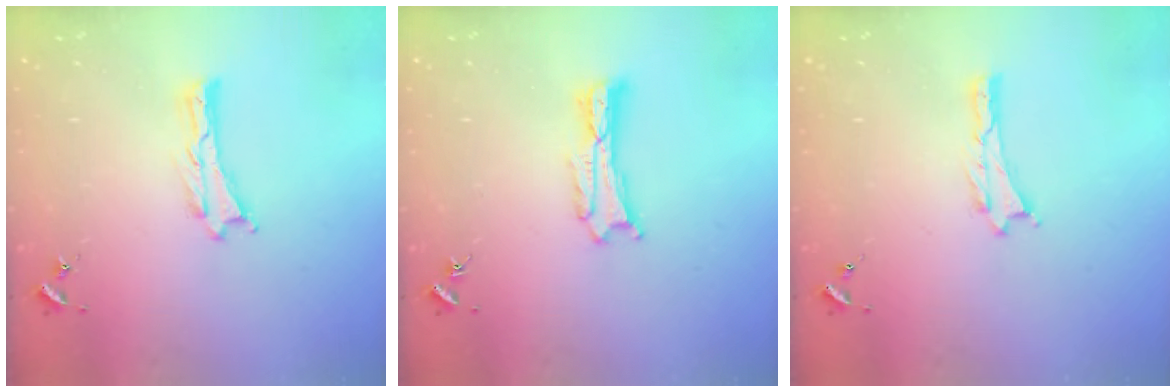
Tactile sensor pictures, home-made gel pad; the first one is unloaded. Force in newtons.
{"total": 1.2, "press": 1.1, "slide": 0.2}
{"total": 0.0}